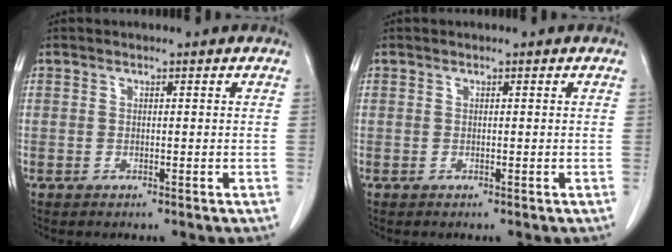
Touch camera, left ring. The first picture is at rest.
{"total": 0.0}